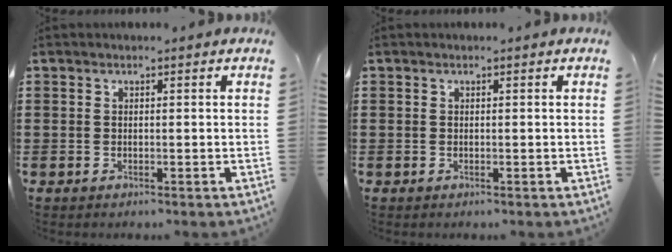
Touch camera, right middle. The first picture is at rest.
{"total": 0.0}